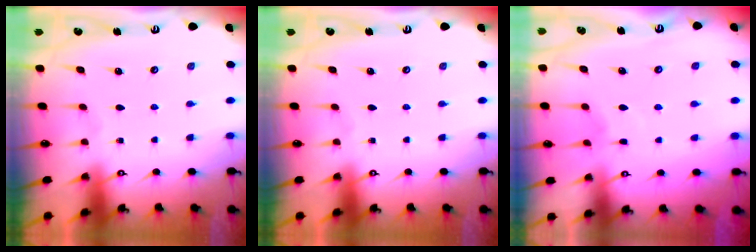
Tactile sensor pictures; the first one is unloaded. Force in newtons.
{"total": 0.0}
{"total": 3.3, "press": 3.3, "slide": 0.7}